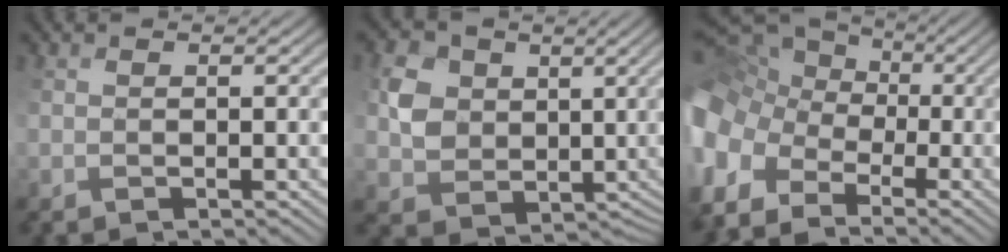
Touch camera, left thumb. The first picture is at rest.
{"total": 7.3, "force": [3.1, 6.2, 2.1], "torque": [-0.067, 0.003, 0.051]}
{"total": 14.5, "force": [-4.6, 10.9, 8.5], "torque": [-0.237, -0.019, -0.058]}